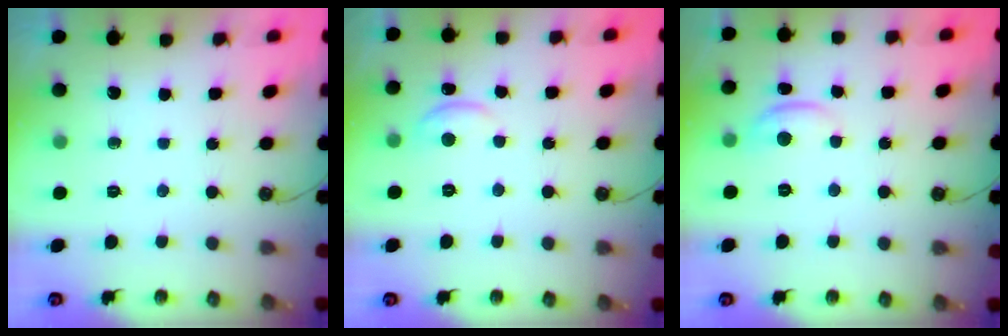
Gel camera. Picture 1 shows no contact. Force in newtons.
{"total": 0.0}
{"total": 3.0, "press": 3.0, "slide": 0.4}